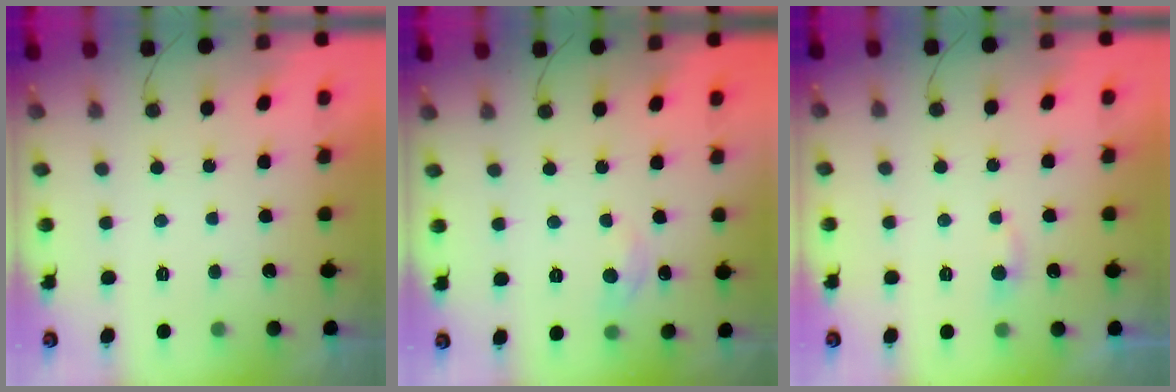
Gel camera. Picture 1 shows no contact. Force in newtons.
{"total": 5.6, "press": 5.6, "slide": 0.5}
{"total": 3.0, "press": 3.0, "slide": 0.3}